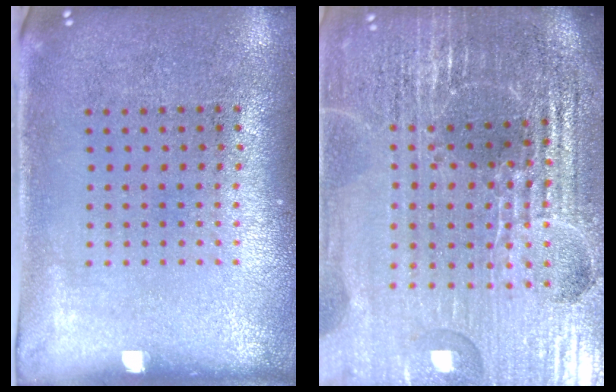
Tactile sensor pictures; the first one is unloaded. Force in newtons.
{"total": 6.8, "press": 5.9, "slide": 3.4}